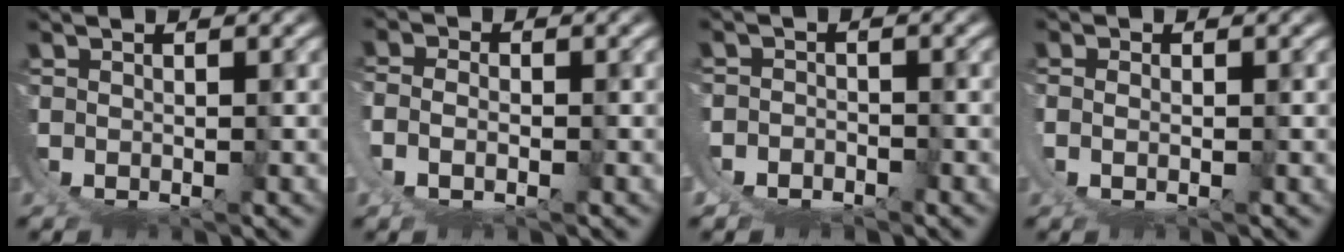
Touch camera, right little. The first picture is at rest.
{"total": 3.0, "force": [1.1, 1.9, 2.0], "torque": [-0.058, -0.010, 0.022]}
{"total": 3.5, "force": [-0.3, 3.3, 1.1], "torque": [-0.041, -0.010, -0.007]}
{"total": 1.4, "force": [0.7, 0.1, 1.2], "torque": [-0.034, -0.007, 0.017]}